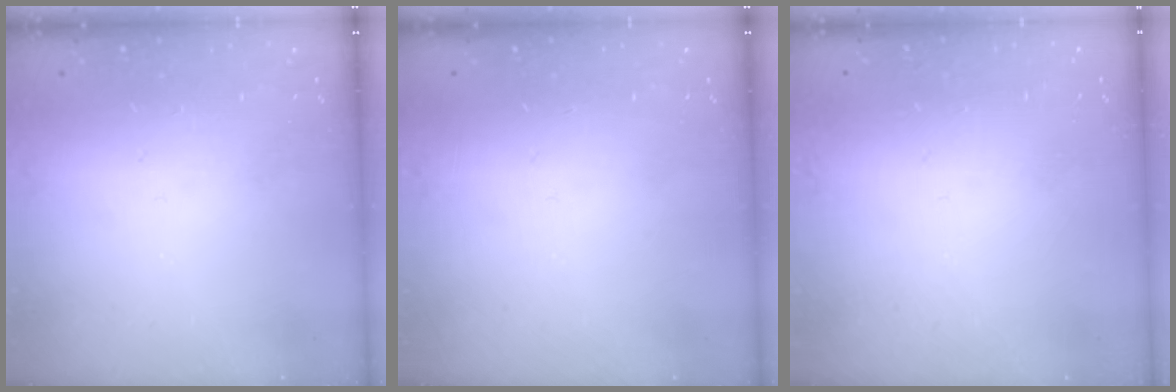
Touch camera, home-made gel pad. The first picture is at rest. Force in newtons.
{"total": 0.0}
{"total": 1.6, "press": 1.6, "slide": 0.1}